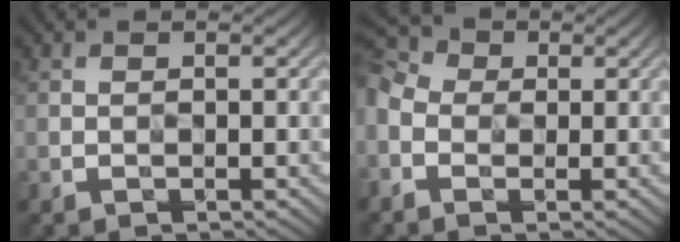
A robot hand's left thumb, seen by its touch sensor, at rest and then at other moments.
{"total": 6.7, "force": [-0.8, 5.4, 4.0], "torque": [-0.131, 0.010, -0.026]}